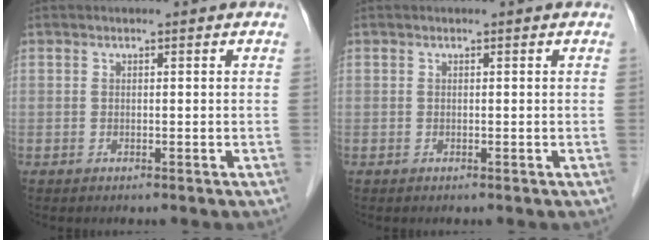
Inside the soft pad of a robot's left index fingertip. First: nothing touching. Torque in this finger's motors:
{"motor_torque": [-0.01, 0.01, 0.00, 0.00]}